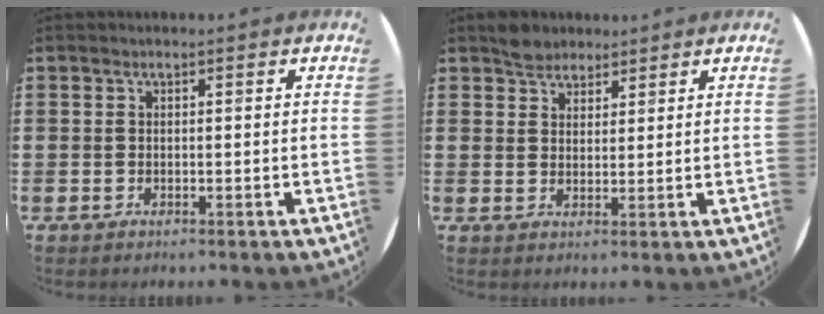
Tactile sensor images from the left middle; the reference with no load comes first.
{"total": 3.0, "force": [2.6, 1.4, 0.0], "torque": [0.001, 0.004, 0.050]}